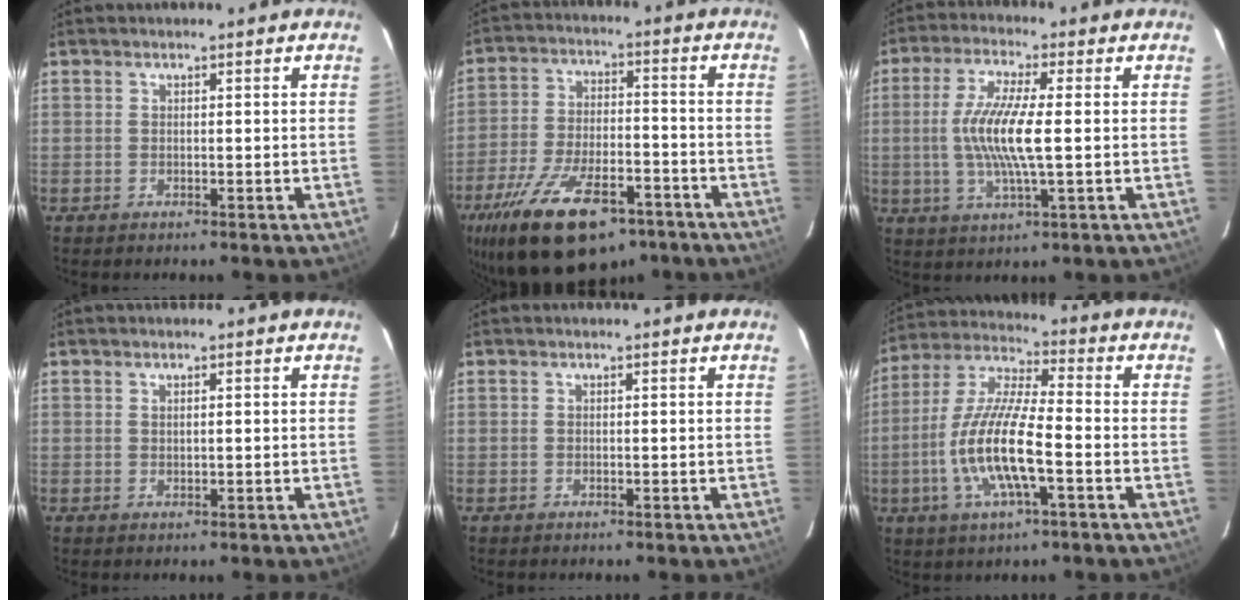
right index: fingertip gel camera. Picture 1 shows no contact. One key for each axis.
{"total": 22.7, "fx": -14.6, "fy": 10.1, "fz": 14.1, "tx": -0.284, "ty": -0.028, "tz": -0.230}
{"total": 10.7, "fx": -0.3, "fy": 1.4, "fz": 10.6, "tx": -0.209, "ty": -0.002, "tz": -0.007}
{"total": 0.7, "fx": 0.3, "fy": 0.2, "fz": 0.6, "tx": -0.012, "ty": 0.003, "tz": 0.007}
{"total": 0.0}
{"total": 14.5, "fx": -4.0, "fy": 3.0, "fz": 13.6, "tx": -0.281, "ty": -0.005, "tz": -0.081}